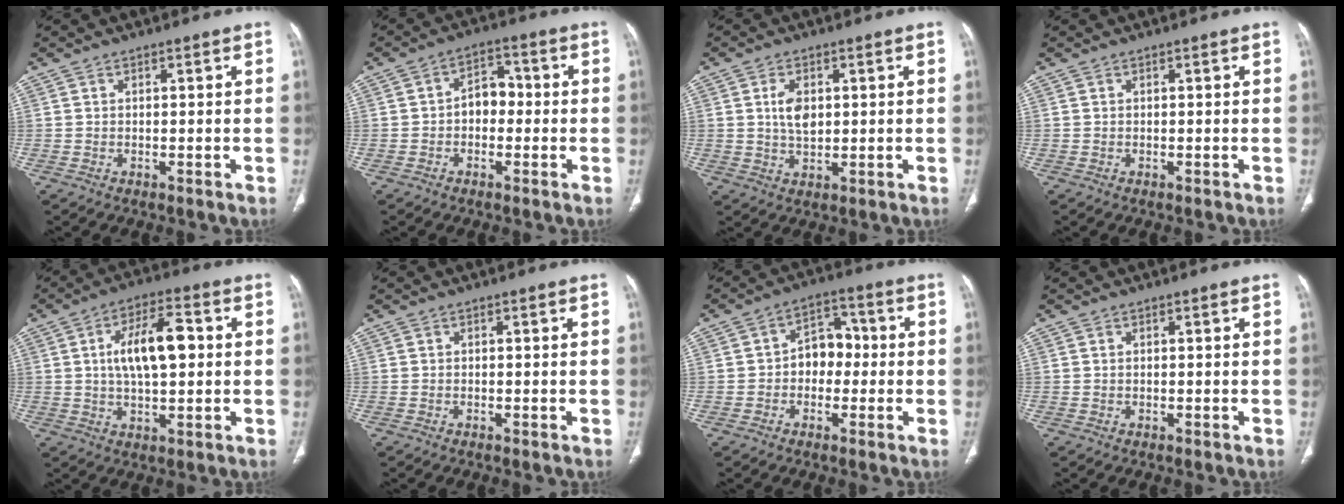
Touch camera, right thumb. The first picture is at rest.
{"total": 5.4, "force": [-0.7, 4.0, 3.6], "torque": [-0.032, 0.023, -0.023]}
{"total": 5.1, "force": [1.1, 3.0, 4.0], "torque": [-0.067, -0.006, 0.024]}
{"total": 0.0}
{"total": 11.8, "force": [1.4, 5.4, 10.4], "torque": [-0.168, 0.013, 0.021]}
{"total": 0.0}
{"total": 7.3, "force": [-0.6, 5.5, 4.7], "torque": [-0.035, 0.030, -0.022]}
{"total": 0.0}